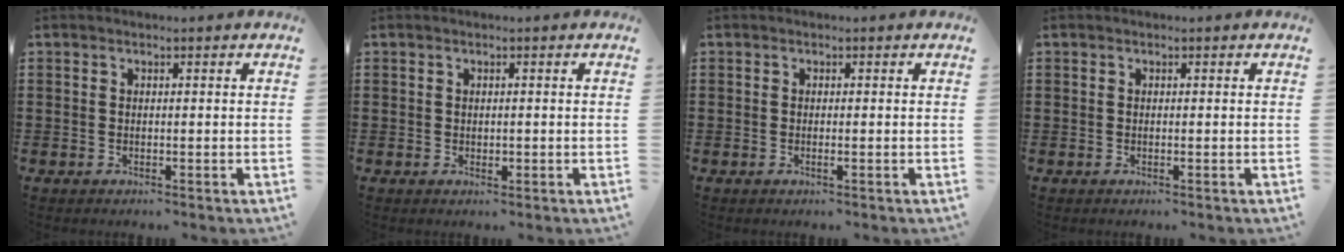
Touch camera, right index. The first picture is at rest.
{"total": 0.6, "force": [0.0, 0.5, 0.3], "torque": [-0.007, 0.001, 0.000]}
{"total": 0.6, "force": [-0.2, 0.0, 0.6], "torque": [-0.010, -0.004, -0.003]}
{"total": 0.0}